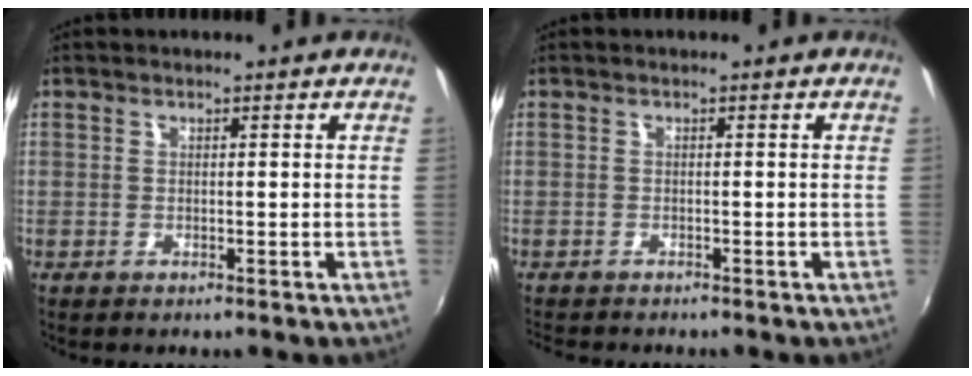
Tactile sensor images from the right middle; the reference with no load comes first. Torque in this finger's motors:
{"motor_torque": [0.07, -0.13, -0.02, 0.00]}